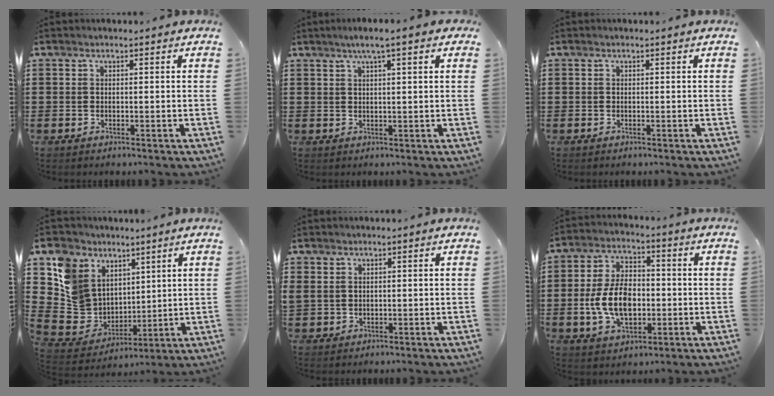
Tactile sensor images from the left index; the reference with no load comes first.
{"total": 3.2, "force": [1.8, -0.1, 2.6], "torque": [-0.055, 0.002, 0.031]}
{"total": 0.0}
{"total": 9.7, "force": [3.6, 8.8, 2.1], "torque": [-0.097, -0.016, 0.079]}
{"total": 1.2, "force": [0.8, 0.8, 0.4], "torque": [-0.011, 0.004, 0.015]}
{"total": 9.8, "force": [-1.2, 5.9, 7.7], "torque": [-0.171, 0.008, -0.026]}